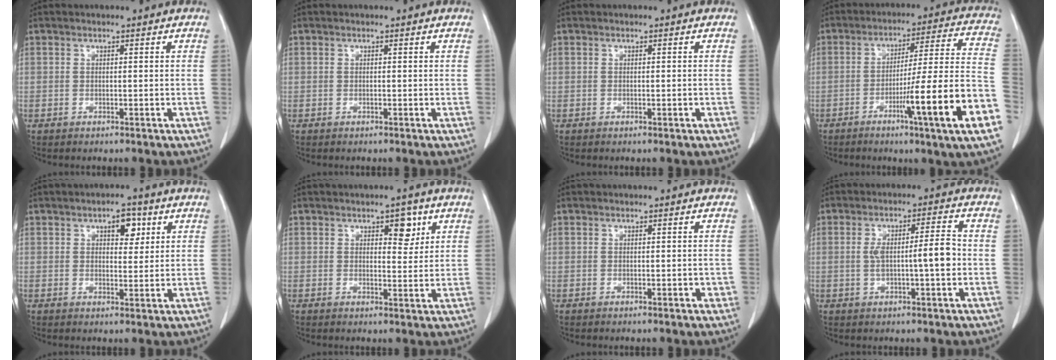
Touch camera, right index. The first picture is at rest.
{"total": 0.0}
{"total": 0.0}
{"total": 17.9, "force": [-7.0, -1.2, 16.4], "torque": [-0.218, -0.005, -0.106]}
{"total": 4.3, "force": [2.0, 2.2, 3.2], "torque": [-0.043, 0.007, 0.027]}
{"total": 3.8, "force": [1.9, 1.8, 2.8], "torque": [-0.034, 0.000, 0.026]}
{"total": 0.9, "force": [-0.2, 0.4, 0.8], "torque": [-0.009, 0.003, 0.000]}
{"total": 6.6, "force": [-0.5, 0.7, 6.5], "torque": [-0.118, 0.015, -0.005]}